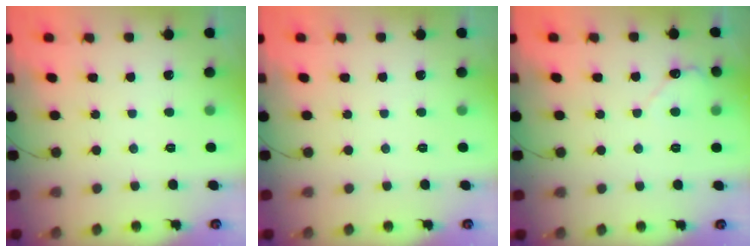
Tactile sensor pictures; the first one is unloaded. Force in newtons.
{"total": 0.0}
{"total": 2.8, "press": 2.7, "slide": 0.3}